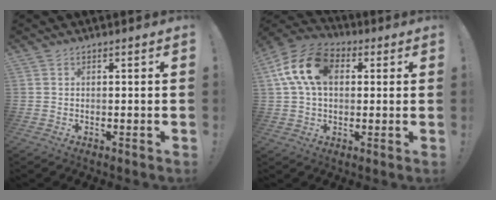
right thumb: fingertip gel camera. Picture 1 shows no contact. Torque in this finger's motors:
{"motor_torque": [2.06, 2.12, 0.24, -0.11, 0.14]}